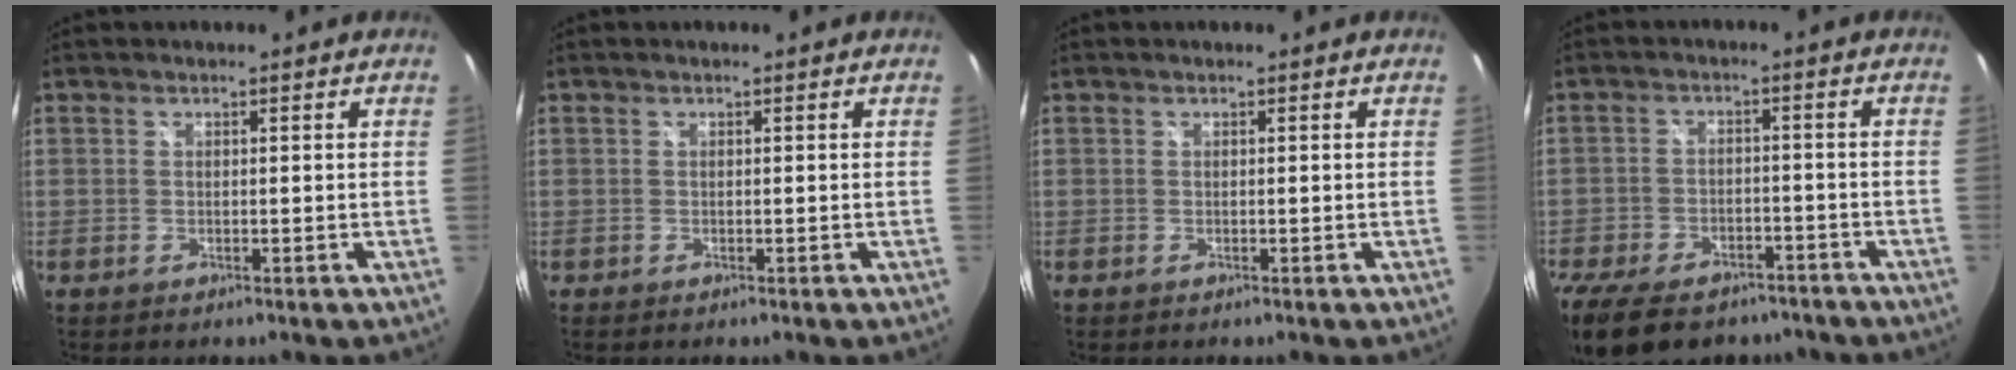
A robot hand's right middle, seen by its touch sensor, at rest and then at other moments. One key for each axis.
{"total": 0.0}
{"total": 0.0}
{"total": 19.0, "fx": -13.9, "fy": 9.6, "fz": 8.7, "tx": -0.213, "ty": -0.019, "tz": -0.207}